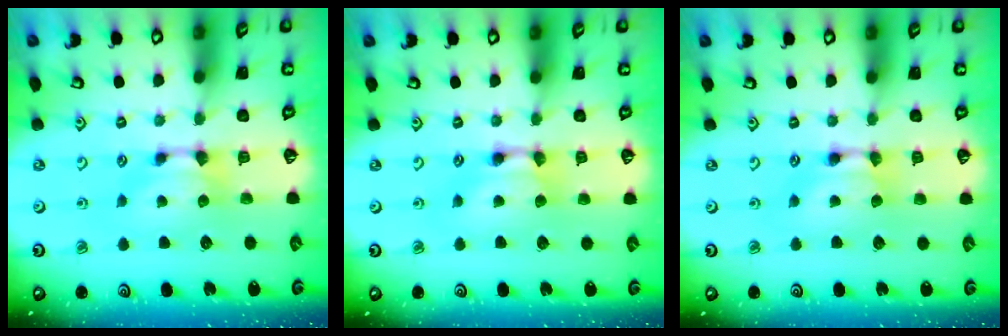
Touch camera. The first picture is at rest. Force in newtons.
{"total": 2.1, "press": 2.1, "slide": 0.1}
{"total": 1.8, "press": 1.8, "slide": 0.1}